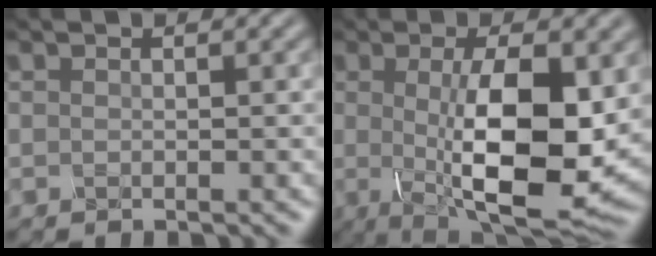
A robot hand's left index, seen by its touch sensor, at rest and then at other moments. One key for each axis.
{"total": 11.0, "fx": -0.4, "fy": 3.5, "fz": 10.4, "tx": -0.163, "ty": -0.019, "tz": -0.001}